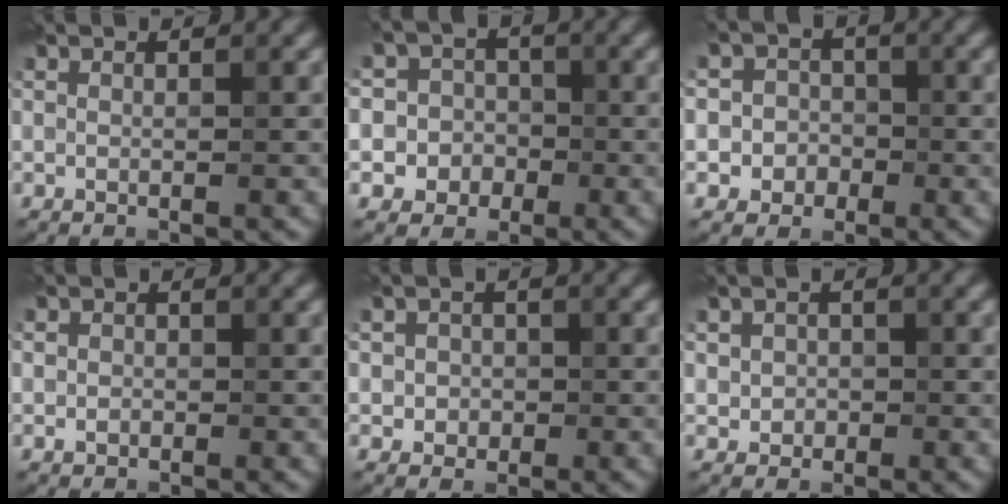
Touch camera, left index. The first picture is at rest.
{"total": 6.0, "force": [-1.2, 5.8, 1.0], "torque": [0.000, 0.022, -0.058]}
{"total": 4.1, "force": [-0.9, 3.9, 1.0], "torque": [0.011, 0.016, -0.037]}
{"total": 1.0, "force": [-0.2, 1.0, 0.3], "torque": [0.002, -0.002, -0.009]}
{"total": 1.9, "force": [-0.1, 1.8, 0.6], "torque": [0.005, -0.004, -0.004]}
{"total": 1.8, "force": [-0.1, 1.6, 0.7], "torque": [-0.008, -0.002, -0.004]}